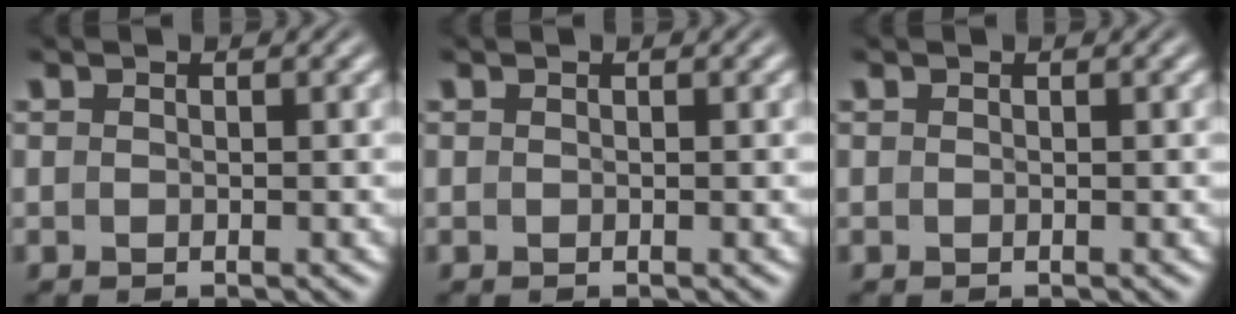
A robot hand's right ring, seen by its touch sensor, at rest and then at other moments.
{"total": 0.0}
{"total": 0.0}